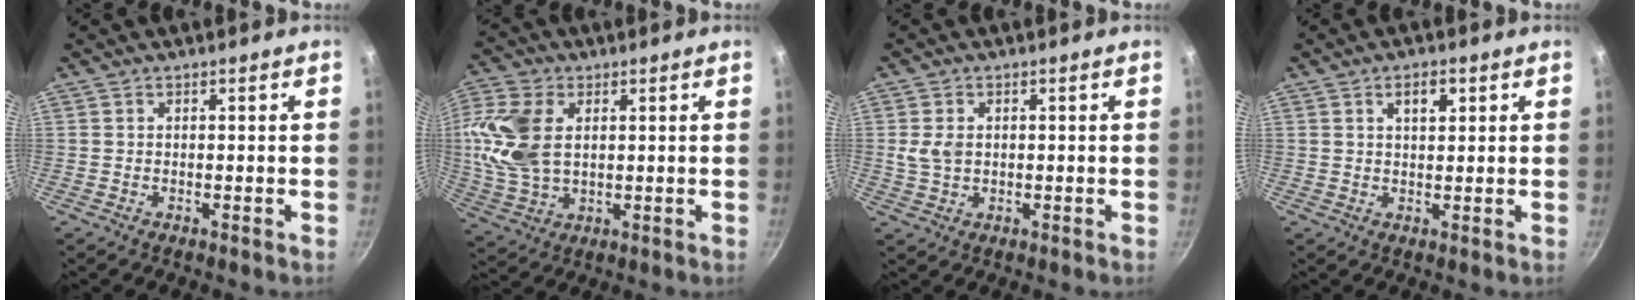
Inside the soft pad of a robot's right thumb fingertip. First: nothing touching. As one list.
[{"total": 13.2, "force": [2.5, 8.5, 9.7], "torque": [-0.193, -0.004, 0.050]}, {"total": 4.0, "force": [0.6, 2.9, 2.6], "torque": [-0.046, -0.002, 0.013]}, {"total": 3.6, "force": [1.6, 1.8, 2.7], "torque": [-0.033, -0.002, 0.026]}]